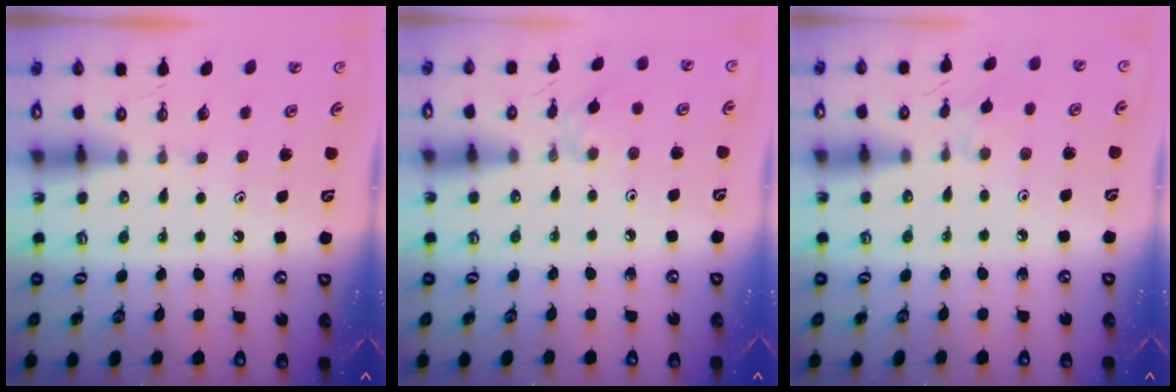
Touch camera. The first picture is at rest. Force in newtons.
{"total": 1.7, "press": 1.7, "slide": 0.4}
{"total": 2.1, "press": 2.1, "slide": 0.4}